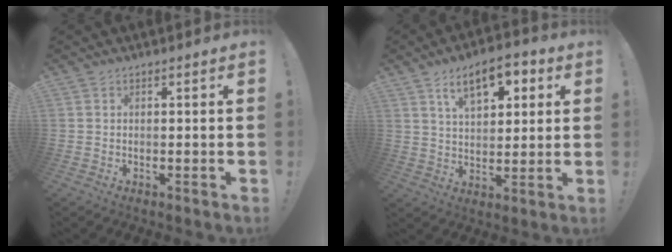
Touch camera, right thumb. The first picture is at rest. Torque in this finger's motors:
{"motor_torque": [-0.01, 0.44, 0.55, 0.60, 0.06]}